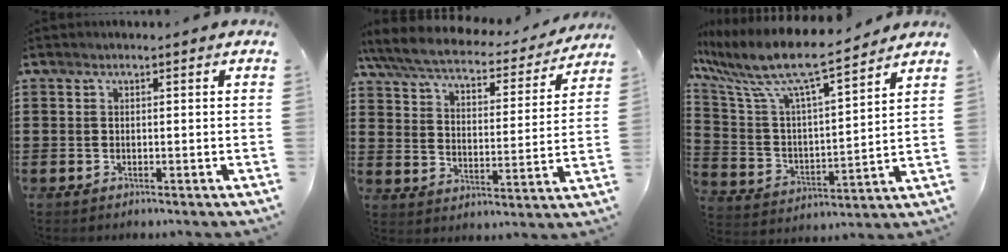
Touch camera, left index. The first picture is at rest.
{"total": 6.0, "force": [5.3, 0.8, 2.6], "torque": [-0.074, -0.032, 0.088]}
{"total": 10.0, "force": [8.2, 1.0, 5.6], "torque": [-0.143, -0.056, 0.136]}